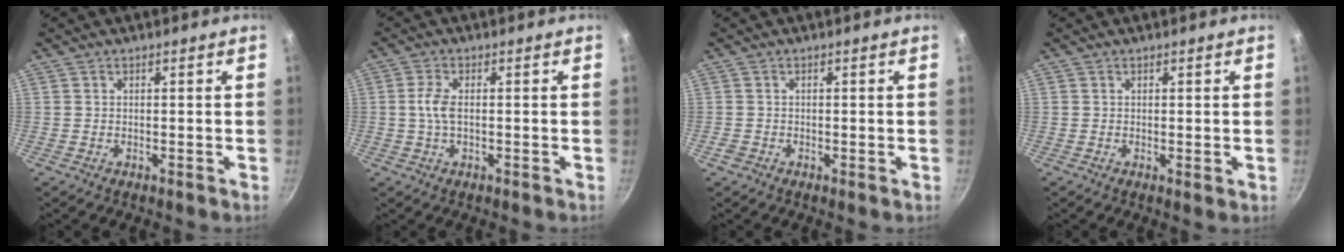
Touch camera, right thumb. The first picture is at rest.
{"total": 3.8, "force": [-0.1, 1.8, 3.3], "torque": [-0.077, 0.006, -0.006]}
{"total": 1.1, "force": [-0.4, 0.8, 0.6], "torque": [-0.009, 0.000, -0.009]}
{"total": 0.7, "force": [0.2, 0.1, 0.7], "torque": [-0.011, -0.005, 0.001]}